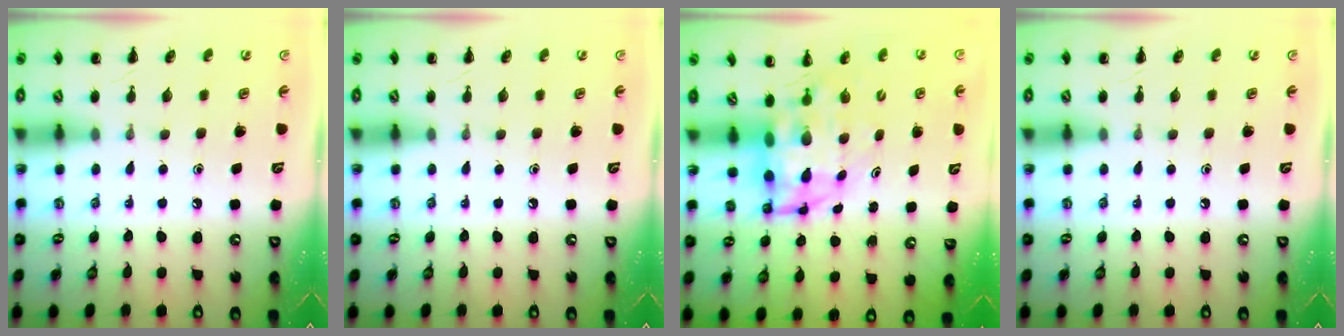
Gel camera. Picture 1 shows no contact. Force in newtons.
{"total": 0.0}
{"total": 5.5, "press": 5.3, "slide": 1.6}
{"total": 0.0}